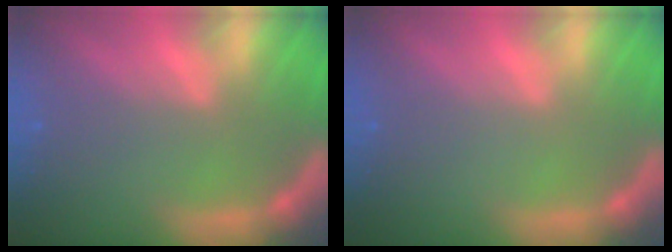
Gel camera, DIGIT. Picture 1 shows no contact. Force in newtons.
{"total": 0.0}